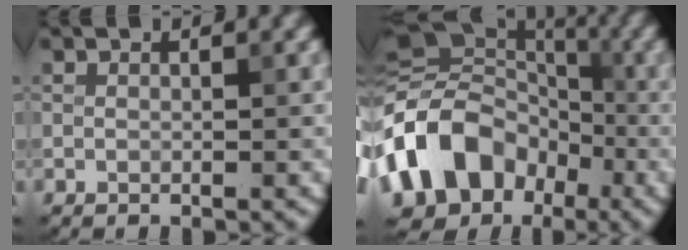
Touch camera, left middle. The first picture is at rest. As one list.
[{"total": 13.5, "force": [-4.7, 10.5, 7.1], "torque": [-0.145, -0.008, -0.091]}]